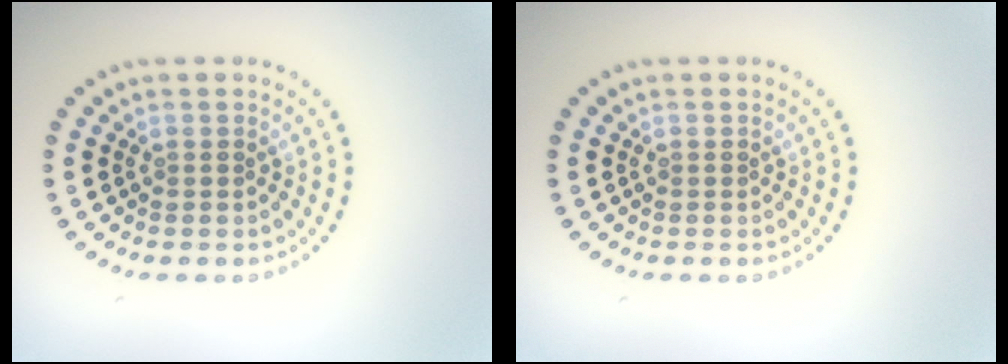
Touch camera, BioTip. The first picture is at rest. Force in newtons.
{"total": 0.0}